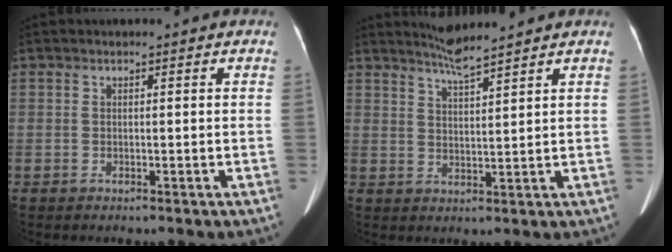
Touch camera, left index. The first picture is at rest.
{"total": 4.3, "force": [4.0, -0.8, 1.6], "torque": [-0.036, -0.002, 0.077]}